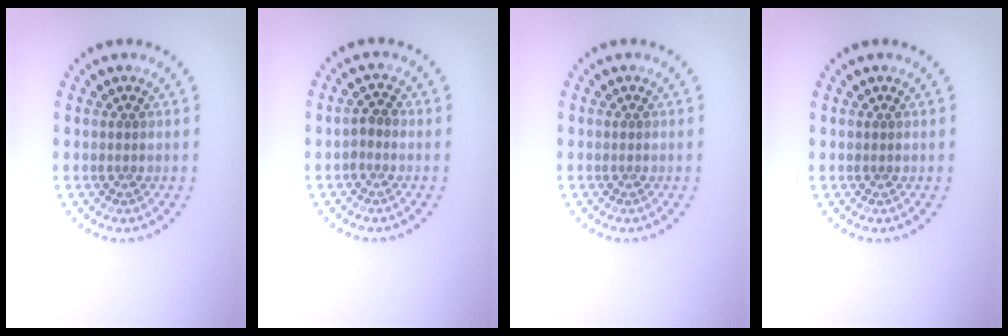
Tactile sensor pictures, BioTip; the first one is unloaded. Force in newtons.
{"total": 1.2, "press": 1.0, "slide": 0.5}
{"total": 0.0}
{"total": 0.0}